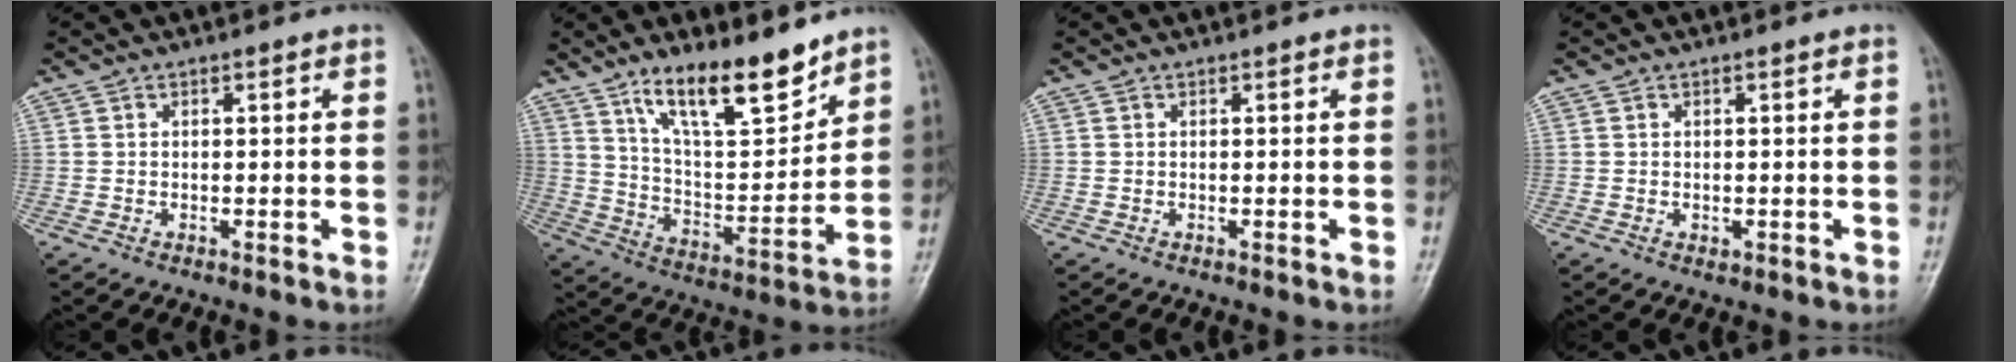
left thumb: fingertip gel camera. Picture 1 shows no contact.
{"total": 15.5, "force": [11.1, 4.6, 9.7], "torque": [-0.134, -0.076, 0.203]}
{"total": 0.0}
{"total": 0.8, "force": [0.1, 0.6, 0.6], "torque": [-0.005, -0.001, 0.003]}